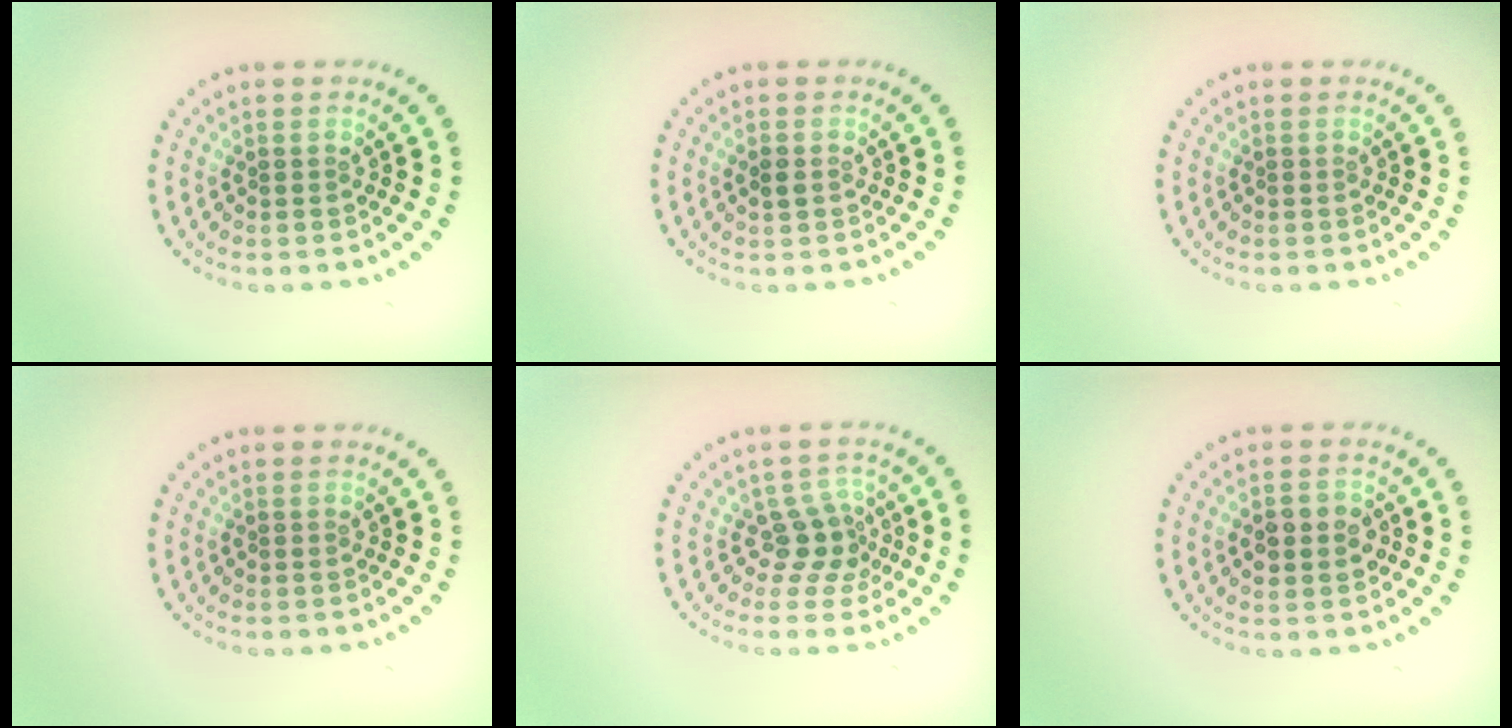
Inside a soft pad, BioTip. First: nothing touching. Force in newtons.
{"total": 1.0, "press": 1.0, "slide": 0.1}
{"total": 0.0}
{"total": 0.0}
{"total": 2.6, "press": 1.9, "slide": 1.8}
{"total": 3.0, "press": 3.0, "slide": 0.1}